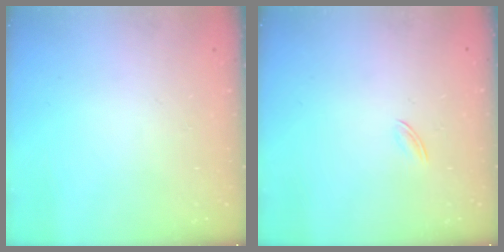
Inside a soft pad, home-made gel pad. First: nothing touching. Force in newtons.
{"total": 1.6, "press": 1.5, "slide": 0.5}